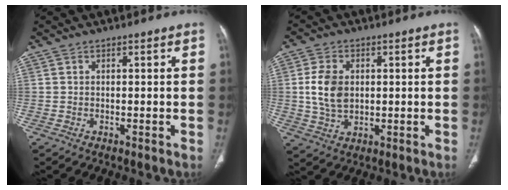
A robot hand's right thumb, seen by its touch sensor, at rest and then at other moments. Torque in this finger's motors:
{"motor_torque": [1.10, 0.67, 0.31, -0.76, 0.10]}